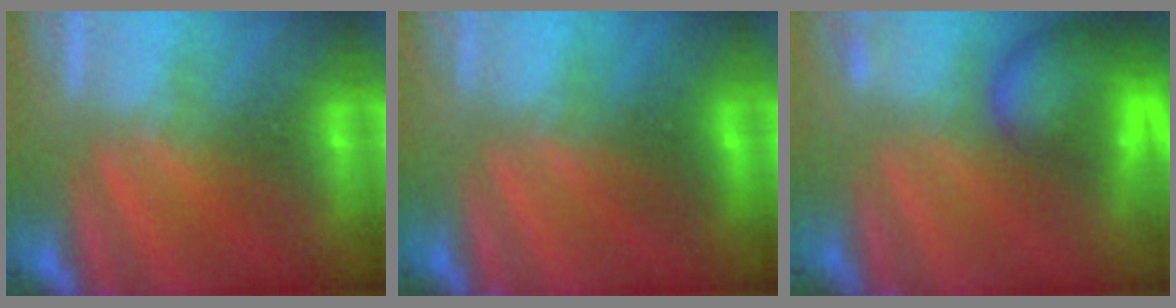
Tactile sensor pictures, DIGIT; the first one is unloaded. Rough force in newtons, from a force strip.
{"total": 2.7}
{"total": 7.9}